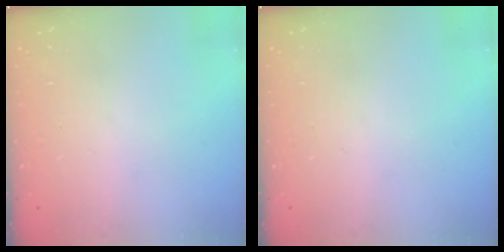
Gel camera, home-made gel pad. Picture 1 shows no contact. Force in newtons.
{"total": 0.0}